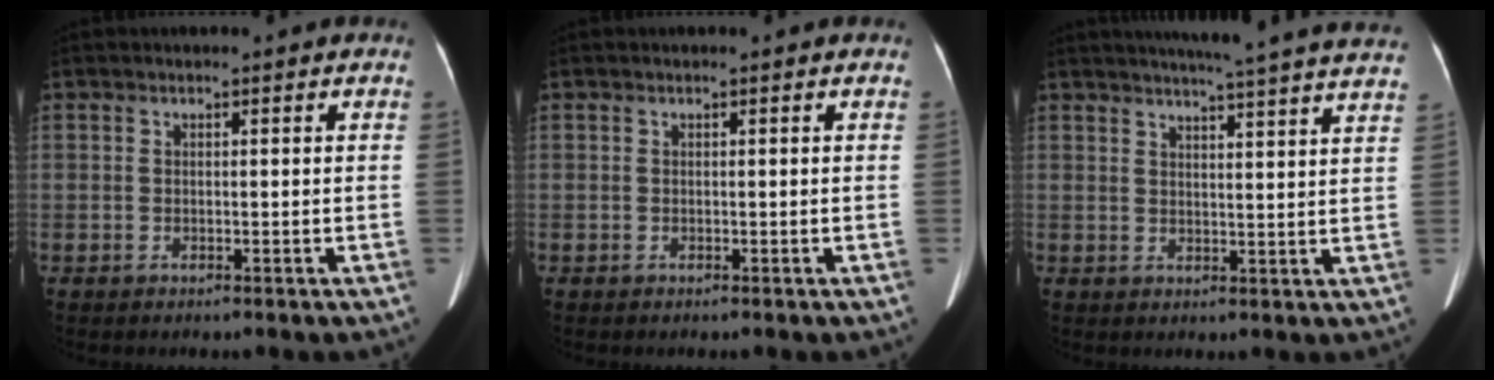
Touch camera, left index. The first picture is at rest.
{"total": 0.0}
{"total": 19.7, "force": [17.9, -0.2, 8.3], "torque": [-0.122, -0.020, 0.213]}